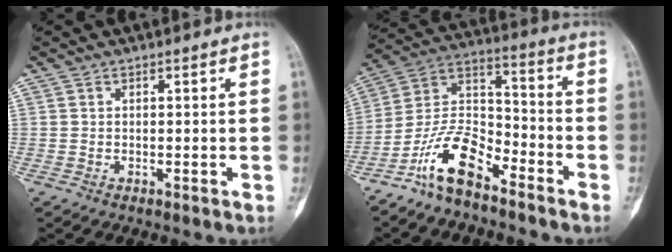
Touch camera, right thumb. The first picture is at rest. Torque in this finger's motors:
{"motor_torque": [0.29, 0.29, 1.16, -0.95, 0.03]}